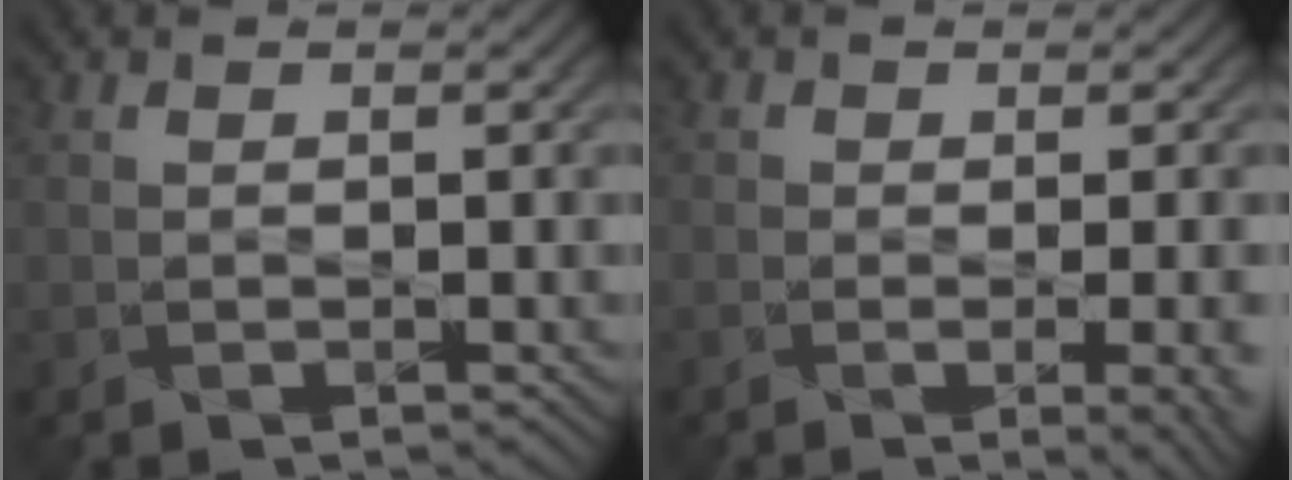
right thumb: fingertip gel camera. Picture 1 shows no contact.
{"total": 6.6, "force": [-2.1, 2.9, 5.6], "torque": [-0.046, -0.004, -0.017]}